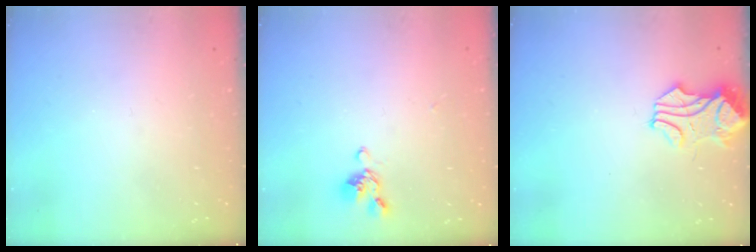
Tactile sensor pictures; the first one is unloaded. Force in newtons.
{"total": 2.9, "press": 2.8, "slide": 0.8}
{"total": 1.6, "press": 1.4, "slide": 0.8}